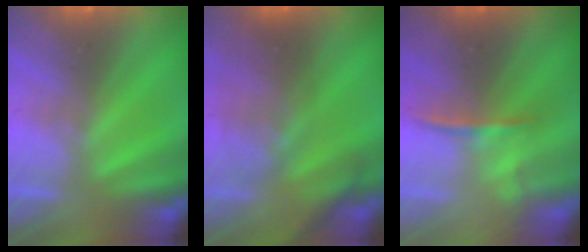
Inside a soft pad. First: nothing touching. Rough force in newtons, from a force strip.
{"total": 2.8}
{"total": 1.7}